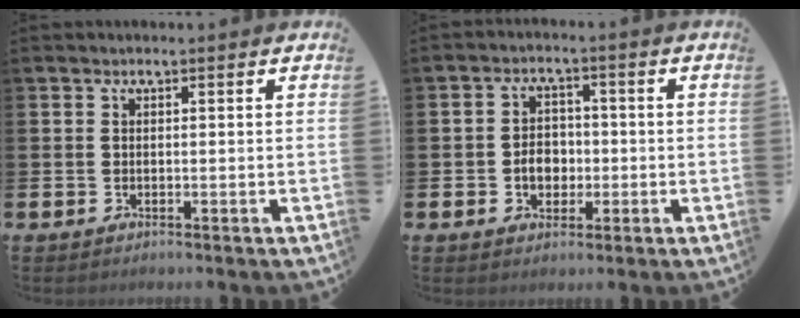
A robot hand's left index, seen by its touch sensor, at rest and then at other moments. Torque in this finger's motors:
{"motor_torque": [0.21, -0.04, 0.11, 0.08]}